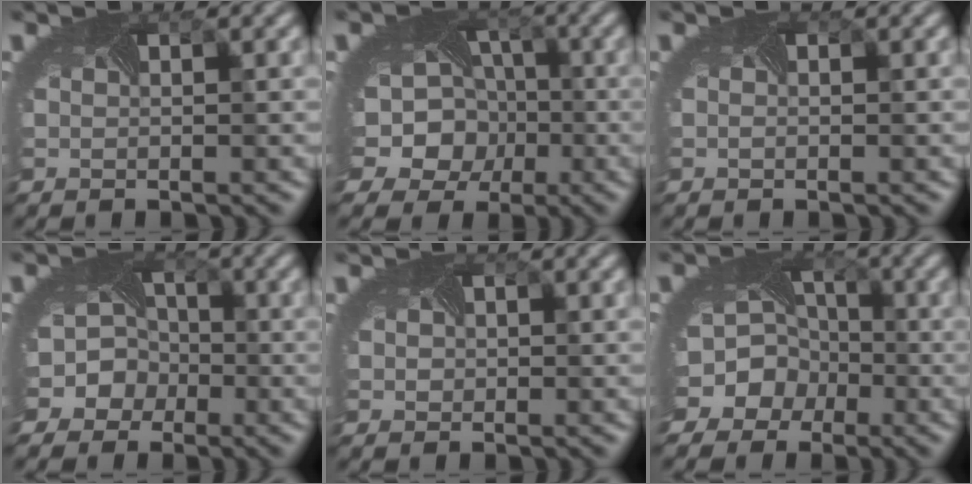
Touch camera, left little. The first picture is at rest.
{"total": 12.4, "force": [-2.0, 10.9, 5.5], "torque": [-0.119, -0.002, -0.063]}
{"total": 0.0}
{"total": 7.0, "force": [-2.7, 6.2, 1.8], "torque": [-0.022, 0.001, -0.070]}
{"total": 1.3, "force": [0.3, 1.2, 0.4], "torque": [-0.008, 0.001, -0.003]}
{"total": 10.4, "force": [-4.0, 9.0, 3.3], "torque": [-0.071, -0.004, -0.085]}